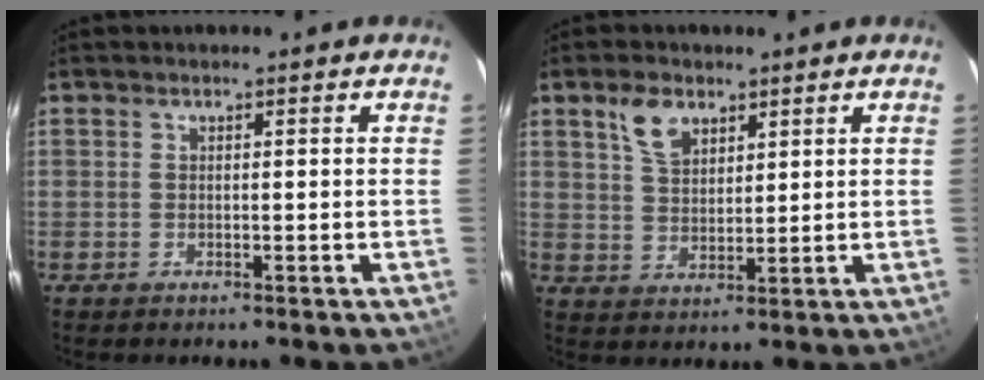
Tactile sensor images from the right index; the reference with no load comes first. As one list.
[{"total": 6.0, "force": [3.6, 3.5, 3.4], "torque": [-0.064, 0.010, 0.069]}]